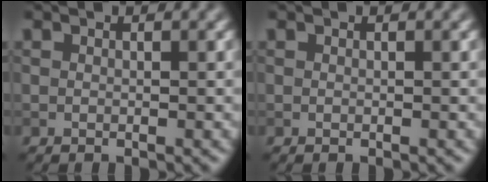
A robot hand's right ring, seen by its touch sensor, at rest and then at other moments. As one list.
[{"total": 0.0}]